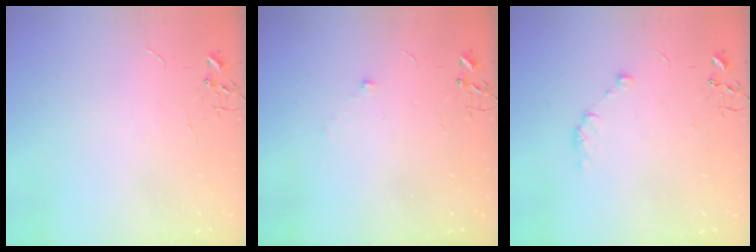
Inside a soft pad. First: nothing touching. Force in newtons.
{"total": 4.1, "press": 3.9, "slide": 1.1}
{"total": 5.8, "press": 5.8, "slide": 0.8}